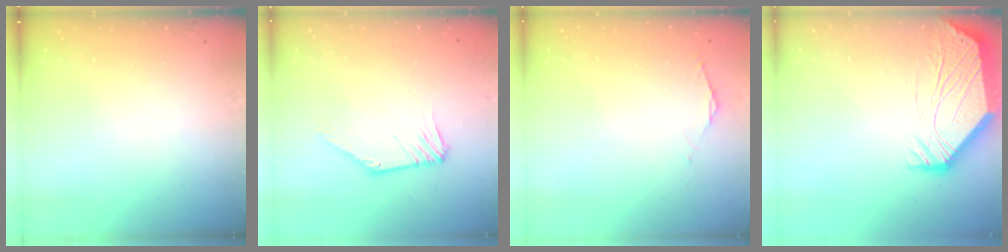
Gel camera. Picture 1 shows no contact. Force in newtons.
{"total": 3.4, "press": 3.4, "slide": 0.1}
{"total": 1.3, "press": 1.3, "slide": 0.3}
{"total": 4.7, "press": 4.7, "slide": 0.5}